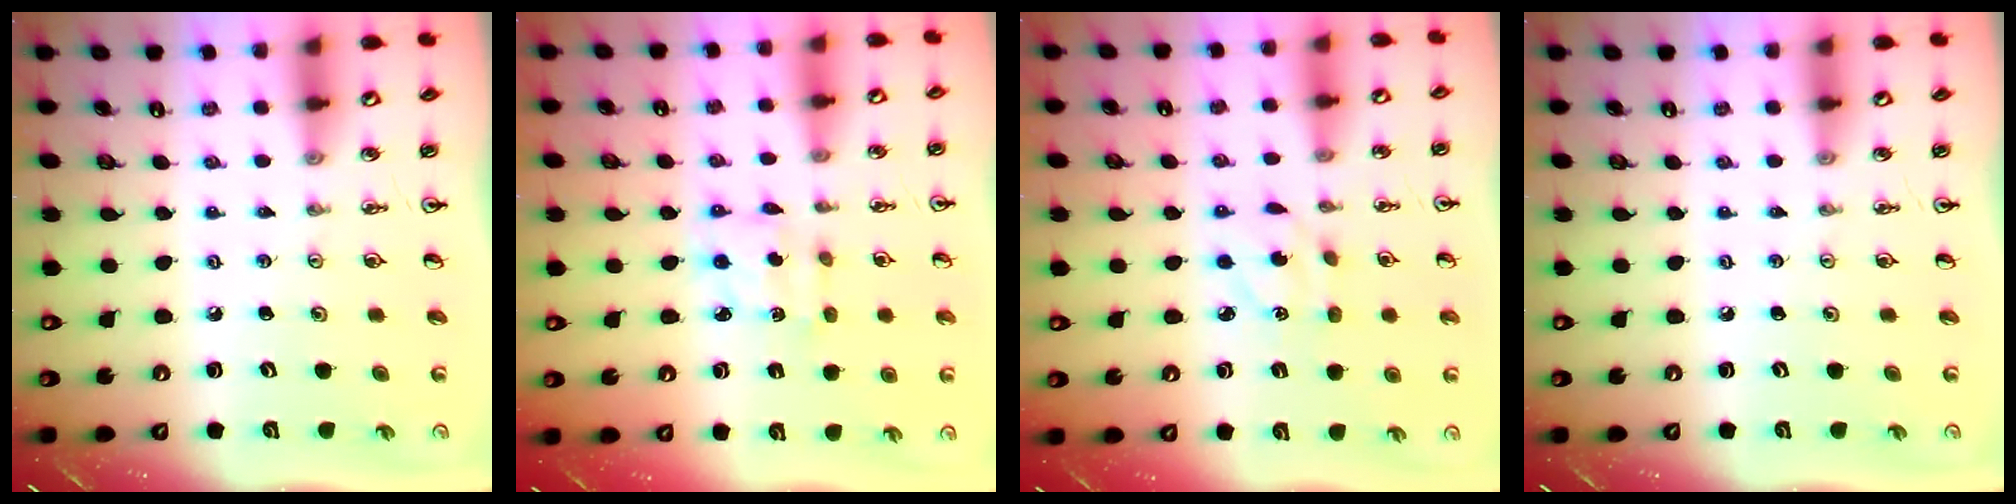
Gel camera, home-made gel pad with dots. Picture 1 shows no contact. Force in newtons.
{"total": 3.3, "press": 3.2, "slide": 0.6}
{"total": 4.4, "press": 4.4, "slide": 0.5}
{"total": 0.0}